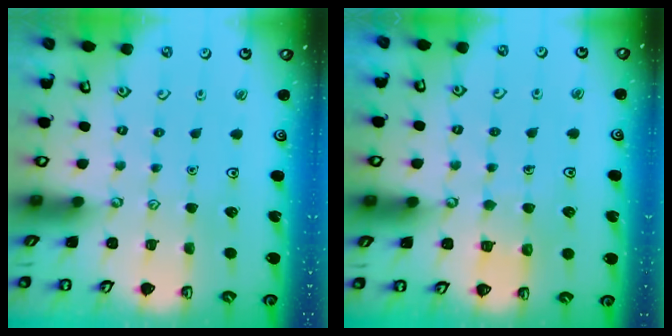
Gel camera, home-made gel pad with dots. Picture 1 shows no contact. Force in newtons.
{"total": 4.4, "press": 4.4, "slide": 0.3}